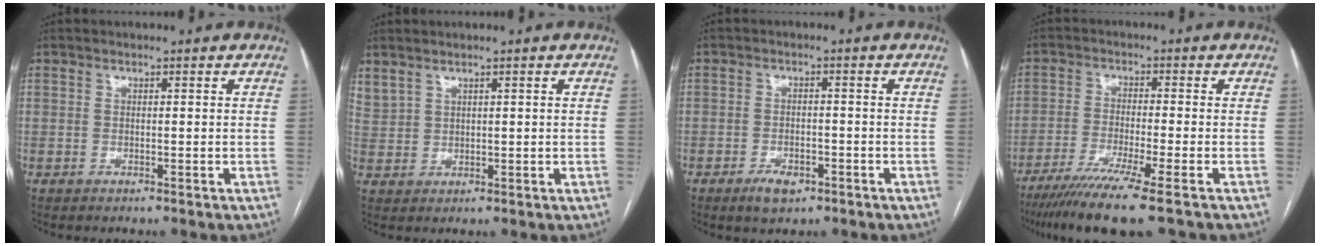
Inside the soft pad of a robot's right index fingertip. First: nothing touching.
{"total": 3.8, "force": [3.0, 1.7, 1.6], "torque": [-0.041, 0.010, 0.074]}
{"total": 3.9, "force": [-2.4, 1.9, 2.4], "torque": [-0.045, 0.000, -0.033]}
{"total": 10.7, "force": [-7.6, -1.1, 7.4], "torque": [-0.123, -0.029, -0.122]}